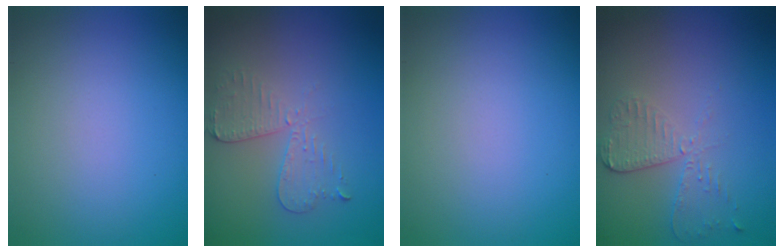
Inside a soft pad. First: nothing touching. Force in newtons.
{"total": 2.9, "press": 2.5, "slide": 1.5}
{"total": 0.0}
{"total": 2.9, "press": 2.6, "slide": 1.4}